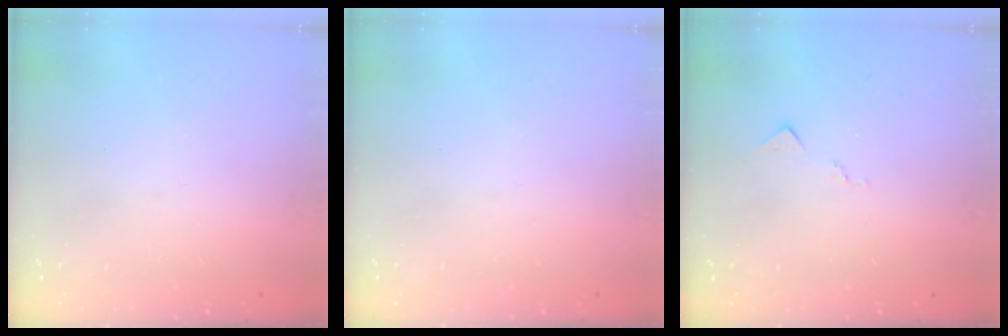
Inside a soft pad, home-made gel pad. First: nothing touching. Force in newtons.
{"total": 0.0}
{"total": 6.3, "press": 6.3, "slide": 0.6}